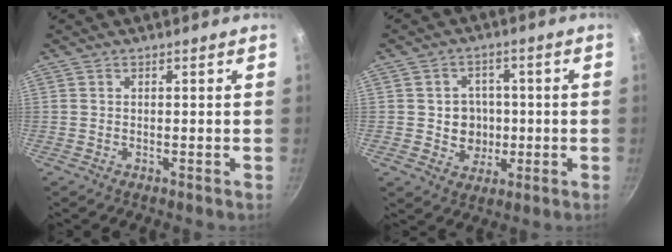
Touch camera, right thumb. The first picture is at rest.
{"total": 6.7, "force": [-0.5, 6.2, 2.4], "torque": [-0.002, 0.010, -0.003]}